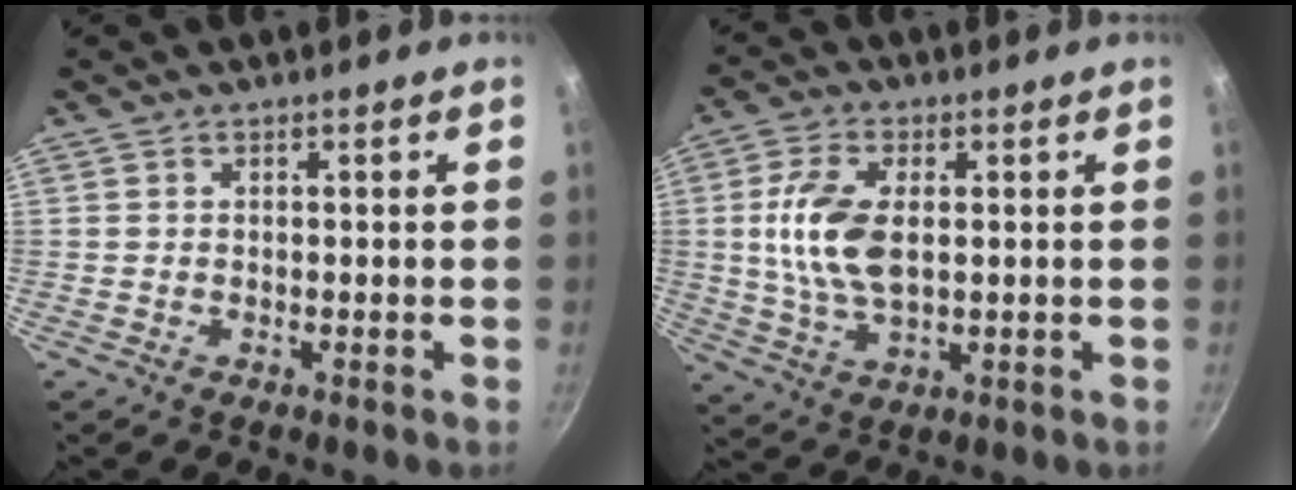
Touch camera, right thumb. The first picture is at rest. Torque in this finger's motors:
{"motor_torque": [0.91, 1.13, 1.17, -0.14, 0.13]}